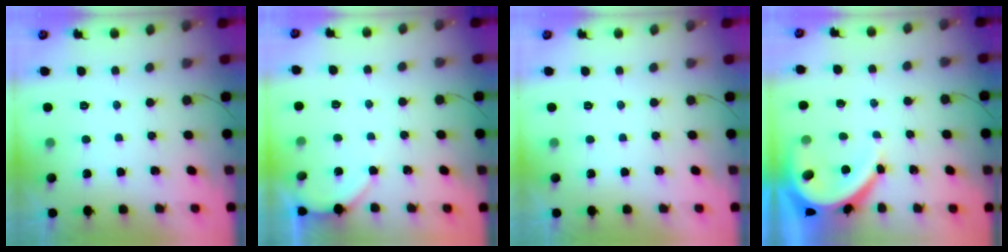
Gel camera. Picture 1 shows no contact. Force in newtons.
{"total": 3.1, "press": 3.1, "slide": 0.2}
{"total": 0.0}
{"total": 7.5, "press": 7.5, "slide": 0.9}